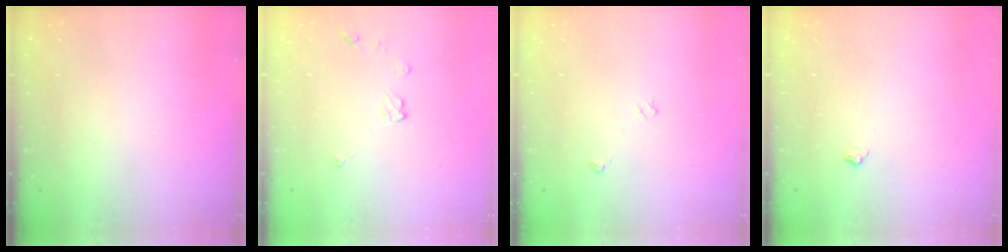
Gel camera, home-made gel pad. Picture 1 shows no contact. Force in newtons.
{"total": 4.6, "press": 4.6, "slide": 0.6}
{"total": 3.8, "press": 3.7, "slide": 0.6}
{"total": 4.4, "press": 4.3, "slide": 0.7}